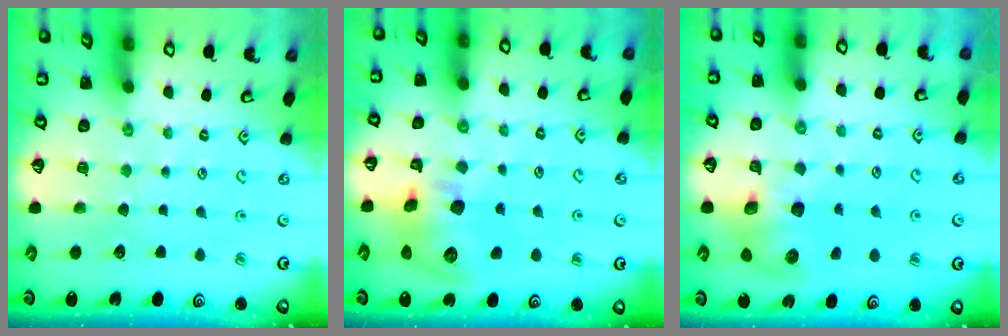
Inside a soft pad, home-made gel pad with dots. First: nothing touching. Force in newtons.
{"total": 12.9, "press": 12.7, "slide": 2.0}
{"total": 9.4, "press": 9.3, "slide": 1.3}